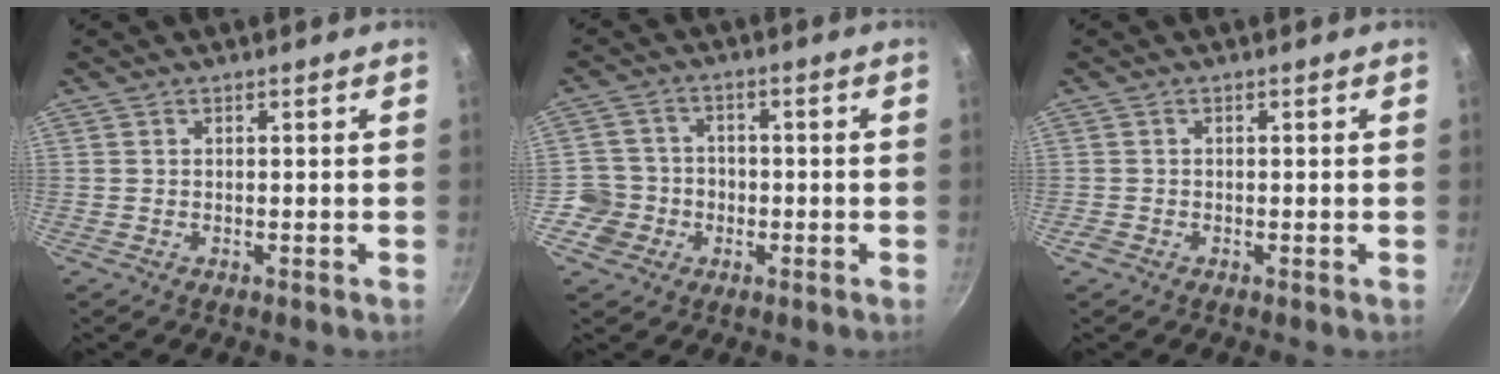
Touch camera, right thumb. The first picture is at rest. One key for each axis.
{"total": 6.4, "fx": -2.1, "fy": 6.0, "fz": 0.5, "tx": 0.030, "ty": 0.020, "tz": -0.041}
{"total": 1.2, "fx": -0.6, "fy": 0.7, "fz": 0.8, "tx": -0.011, "ty": -0.002, "tz": -0.013}